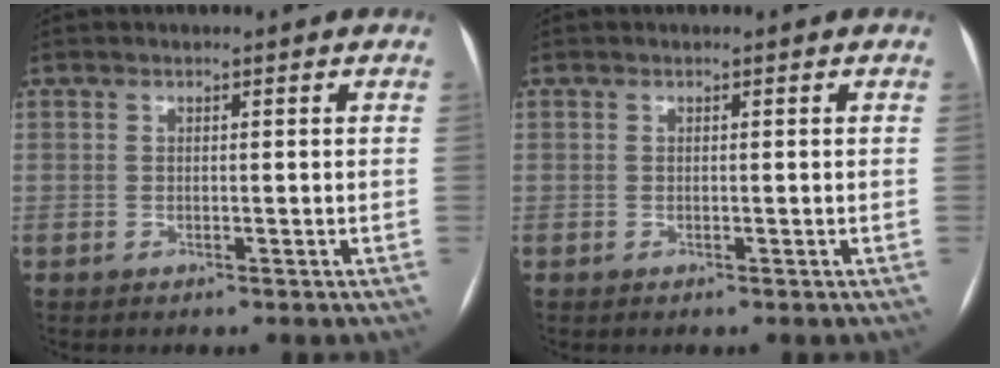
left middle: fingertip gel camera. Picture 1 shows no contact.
{"total": 0.0}